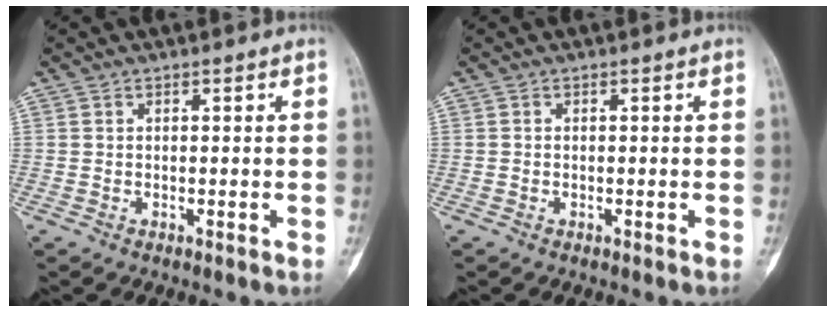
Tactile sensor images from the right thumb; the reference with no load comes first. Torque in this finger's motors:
{"motor_torque": [0.35, 0.30, -0.37, 0.20, -0.01]}